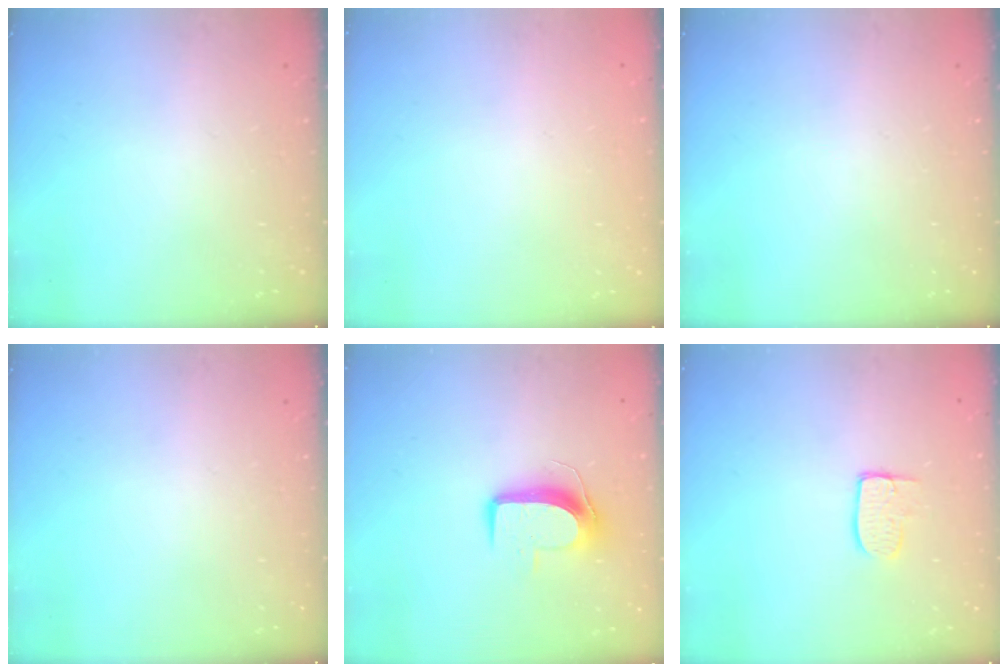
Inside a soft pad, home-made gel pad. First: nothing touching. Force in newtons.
{"total": 0.0}
{"total": 0.0}
{"total": 0.0}
{"total": 9.2, "press": 9.2, "slide": 0.2}
{"total": 6.7, "press": 6.7, "slide": 0.4}